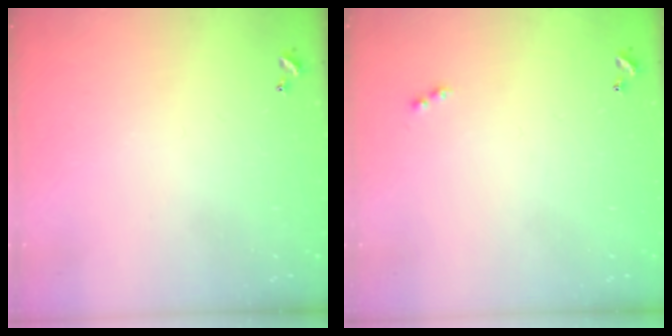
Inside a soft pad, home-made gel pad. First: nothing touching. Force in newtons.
{"total": 2.0, "press": 2.0, "slide": 0.4}